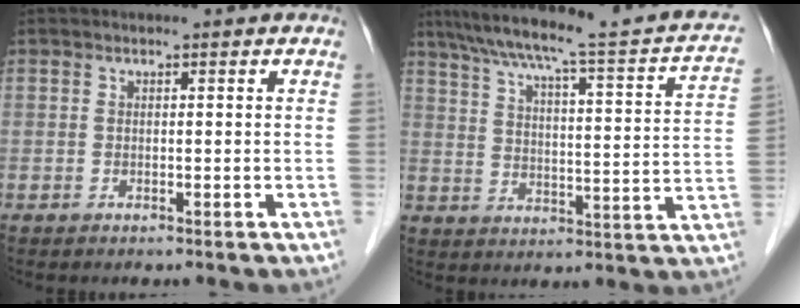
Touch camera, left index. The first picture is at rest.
{"total": 22.7, "force": [18.8, 1.4, 12.8], "torque": [-0.197, -0.007, 0.237]}